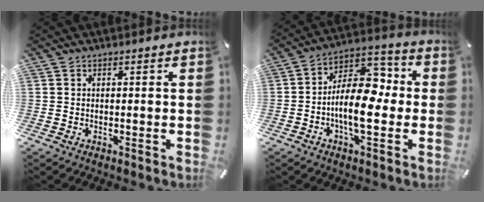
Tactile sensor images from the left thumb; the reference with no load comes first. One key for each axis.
{"total": 13.5, "fx": -2.6, "fy": 7.4, "fz": 11.0, "tx": -0.182, "ty": 0.004, "tz": -0.046}